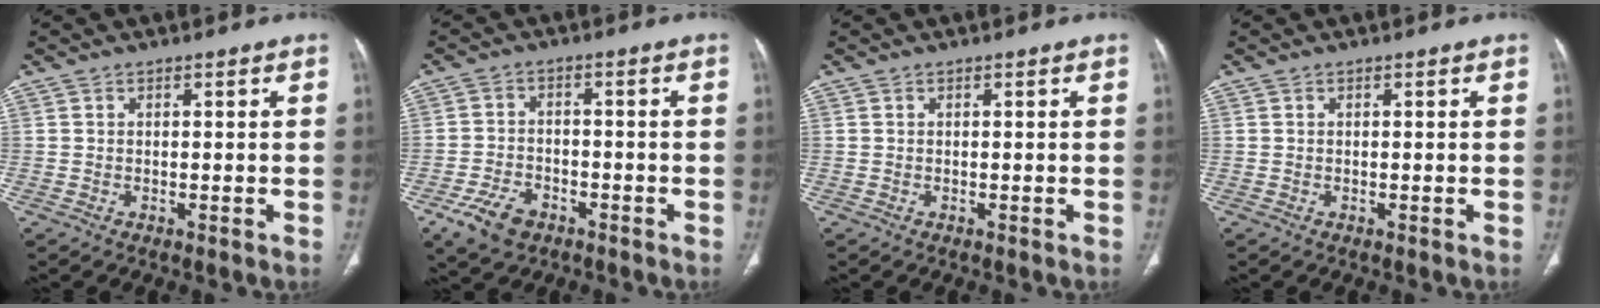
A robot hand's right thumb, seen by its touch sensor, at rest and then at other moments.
{"total": 7.1, "force": [-4.0, 4.5, 3.8], "torque": [-0.072, 0.017, -0.068]}
{"total": 0.0}
{"total": 0.0}